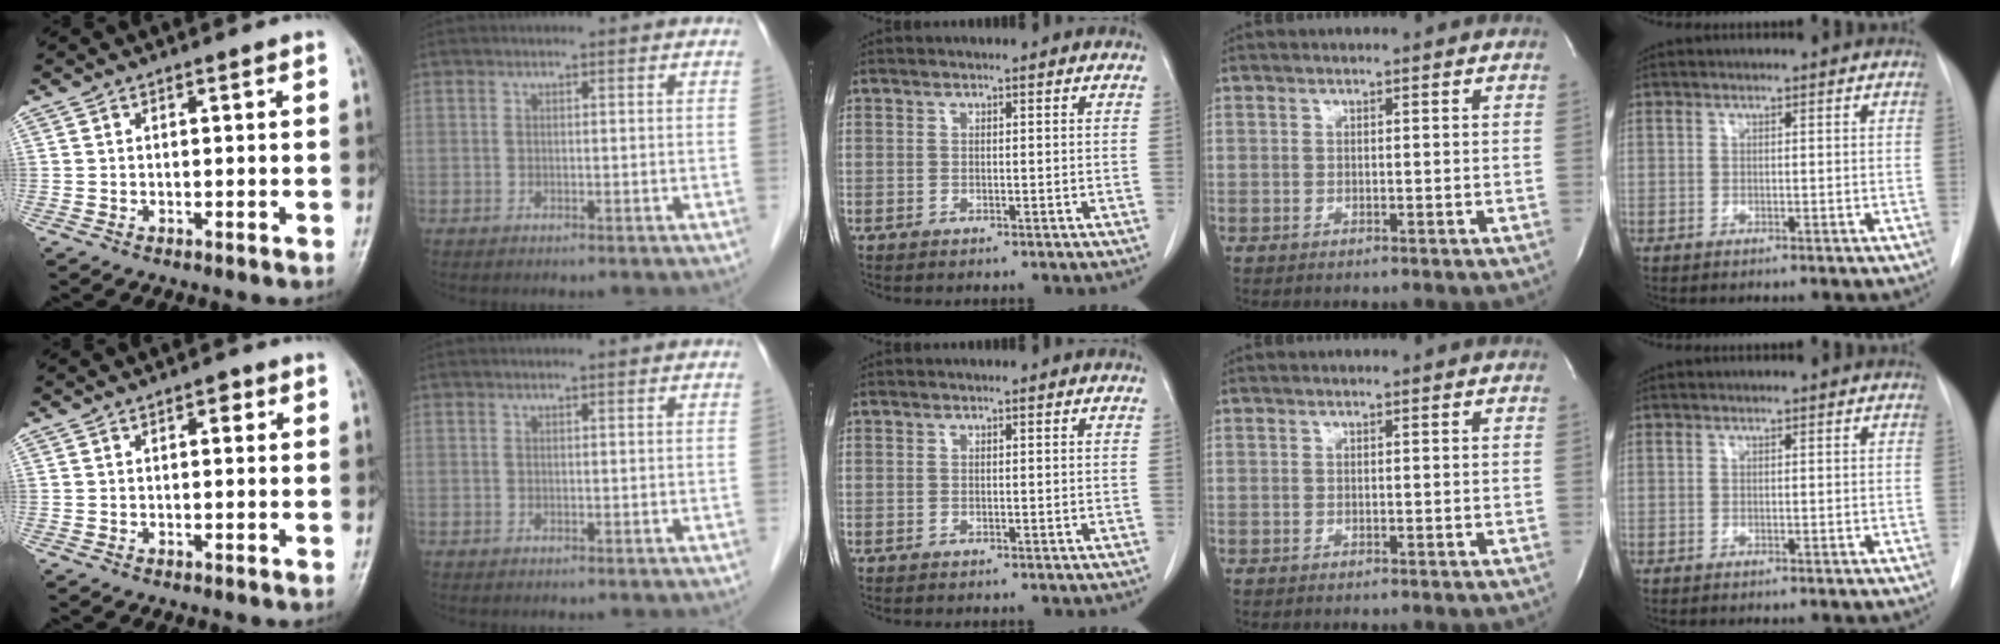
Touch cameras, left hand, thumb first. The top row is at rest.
{"thumb": {"total": 1.9, "force": [0.7, 1.0, 1.4], "torque": [-0.012, 0.003, 0.007]}, "index": {"total": 0.9, "force": [0.7, 0.0, 0.4], "torque": [-0.008, 0.005, 0.013]}}